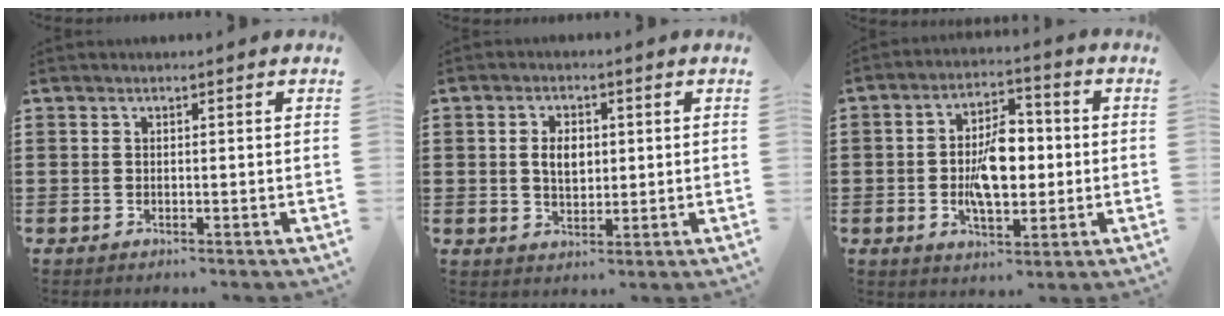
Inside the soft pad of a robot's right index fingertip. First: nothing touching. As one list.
[{"total": 4.0, "force": [0.3, 2.5, 3.1], "torque": [-0.058, 0.009, 0.002]}, {"total": 8.8, "force": [-0.6, 4.7, 7.5], "torque": [-0.132, 0.005, -0.017]}]